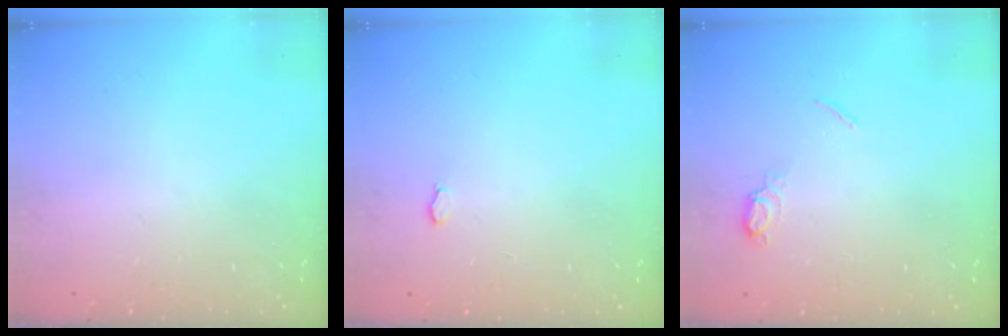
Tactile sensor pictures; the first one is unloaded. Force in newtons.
{"total": 2.8, "press": 2.8, "slide": 0.3}
{"total": 6.1, "press": 6.0, "slide": 0.6}